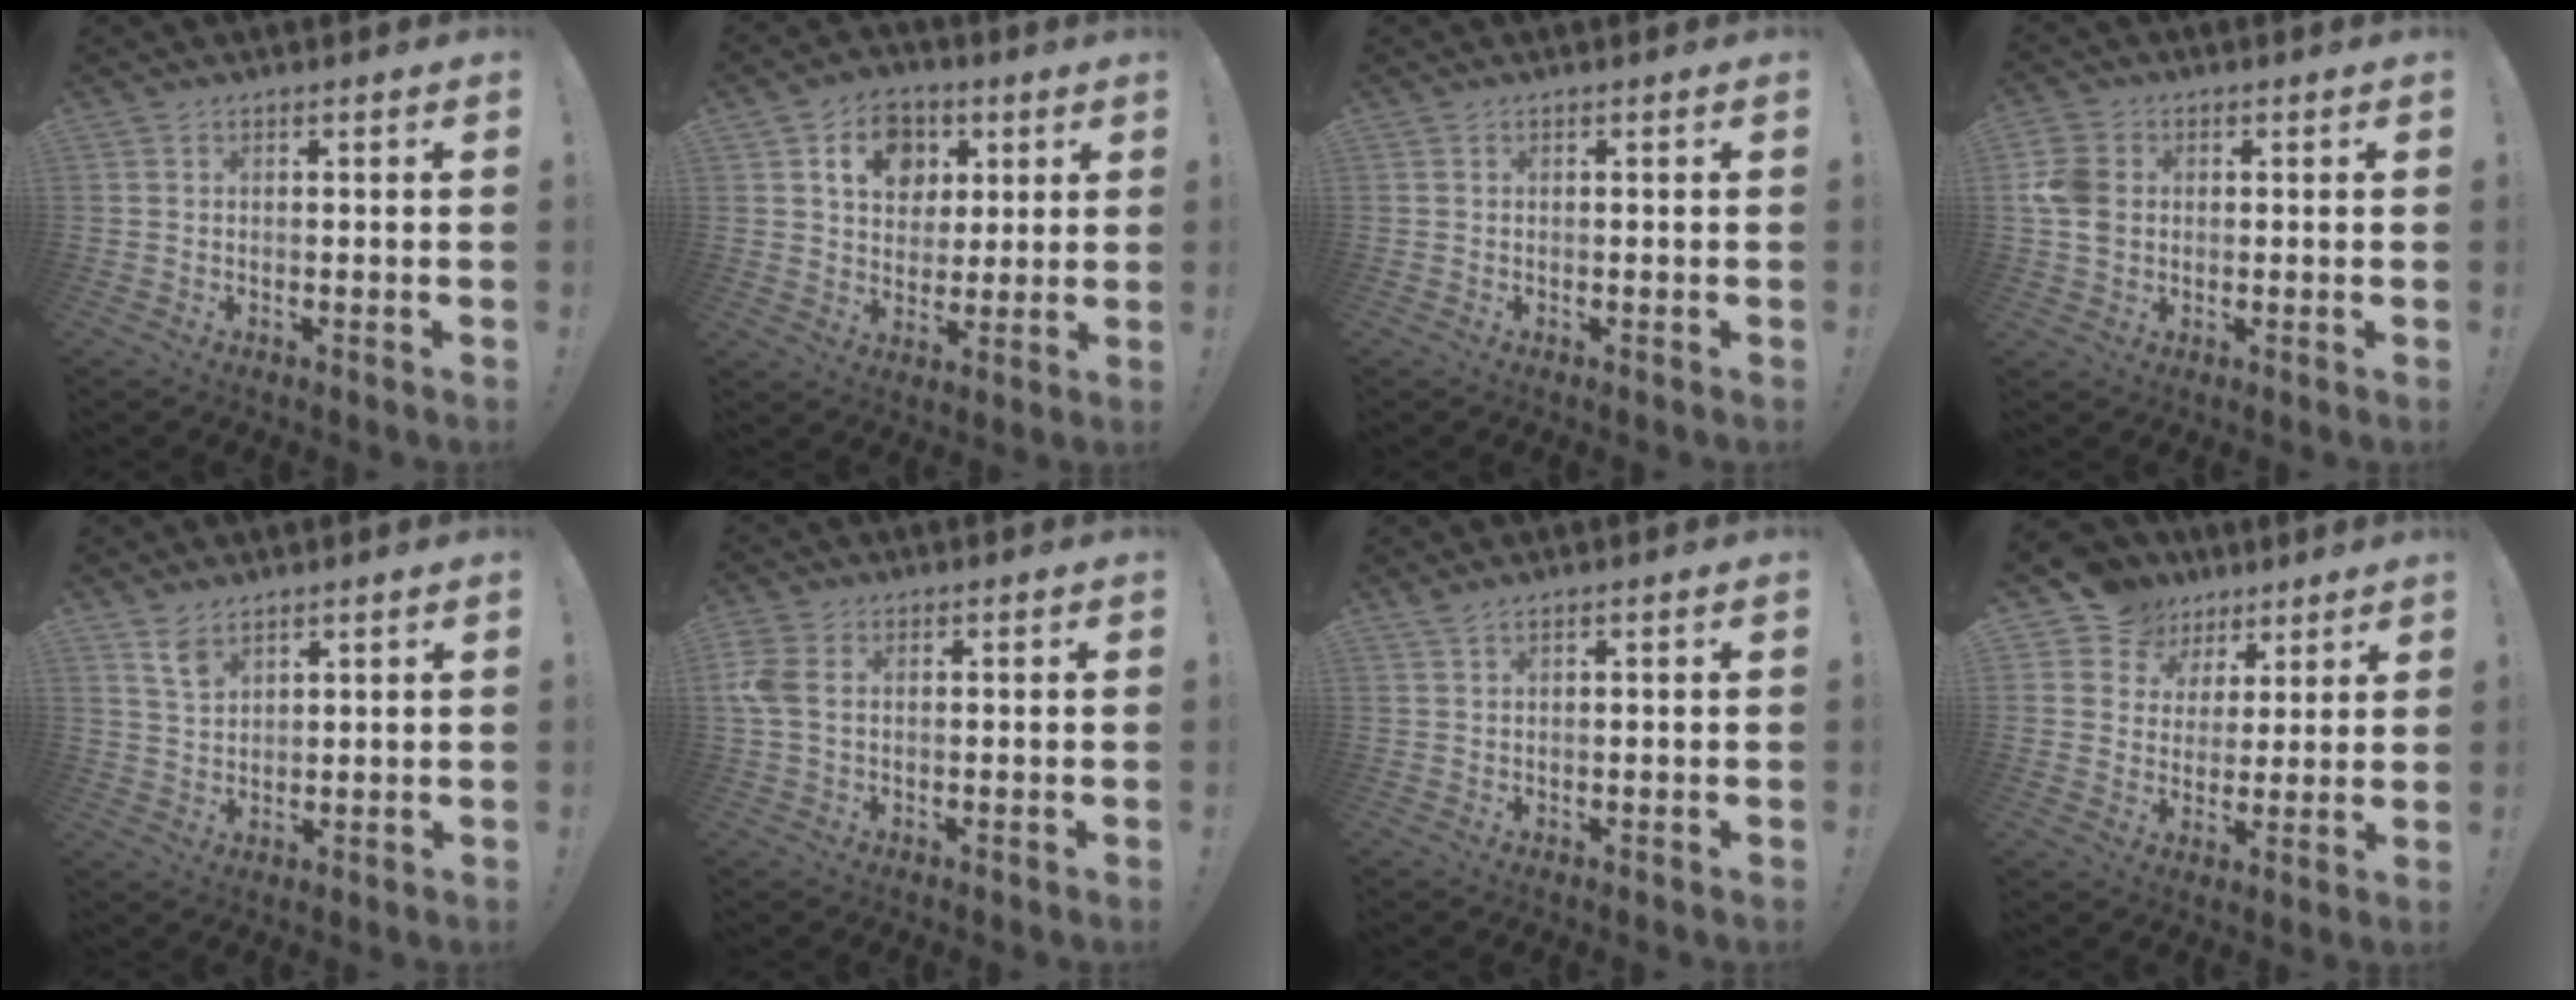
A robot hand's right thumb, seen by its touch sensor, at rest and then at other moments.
{"total": 12.5, "force": [4.8, 9.8, 6.0], "torque": [-0.087, -0.011, 0.093]}
{"total": 0.0}
{"total": 8.8, "force": [0.5, 7.2, 5.0], "torque": [-0.107, 0.012, 0.013]}
{"total": 5.9, "force": [4.1, 3.5, 2.5], "torque": [-0.038, -0.022, 0.076]}
{"total": 5.4, "force": [0.8, 3.6, 4.0], "torque": [-0.105, 0.002, 0.012]}
{"total": 1.2, "force": [0.9, 0.0, 0.7], "torque": [-0.018, 0.001, 0.018]}
{"total": 9.9, "force": [5.6, 8.0, 1.9], "torque": [-0.040, -0.037, 0.114]}